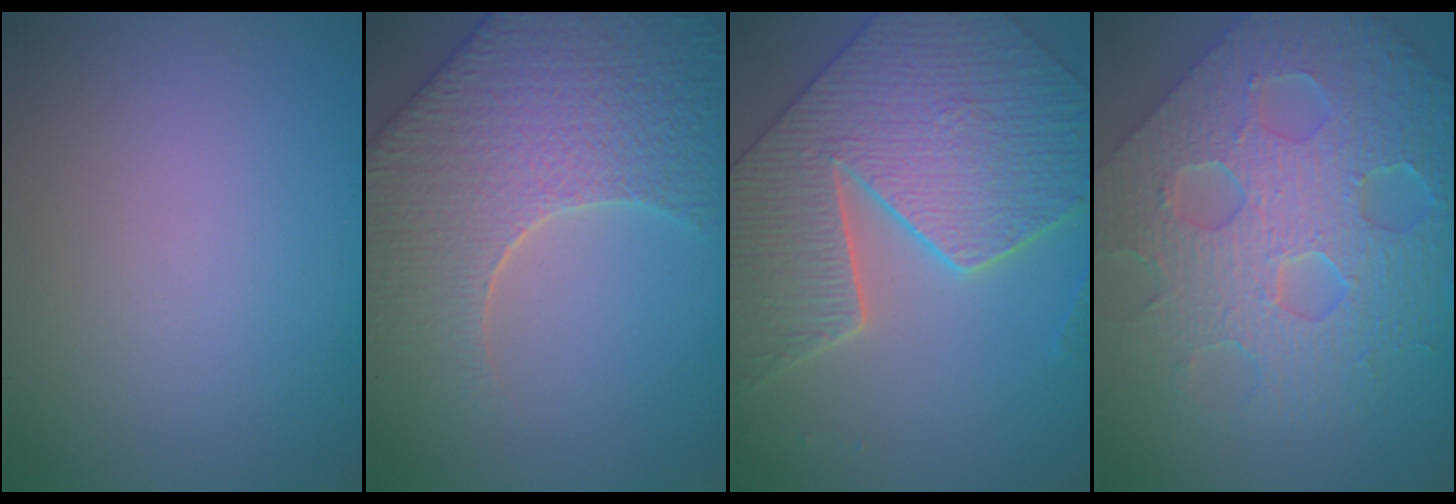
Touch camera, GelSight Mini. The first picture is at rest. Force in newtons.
{"total": 7.8, "press": 6.2, "slide": 4.8}
{"total": 8.2, "press": 6.8, "slide": 4.5}
{"total": 7.2, "press": 6.3, "slide": 3.5}